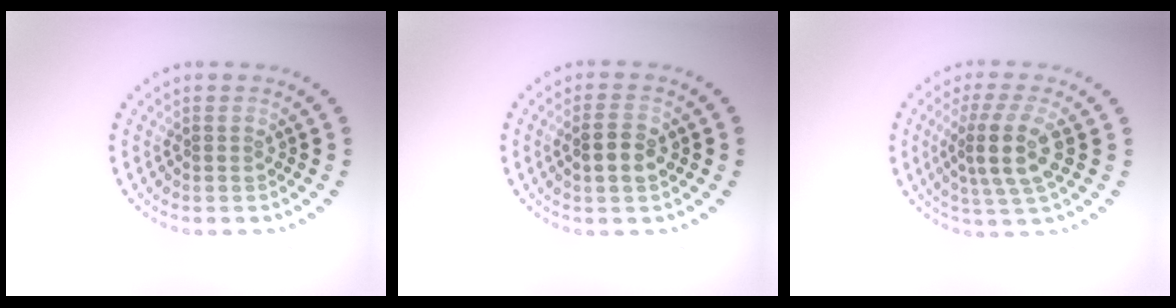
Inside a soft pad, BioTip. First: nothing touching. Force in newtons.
{"total": 2.6, "press": 2.5, "slide": 0.3}
{"total": 4.0, "press": 3.3, "slide": 2.2}